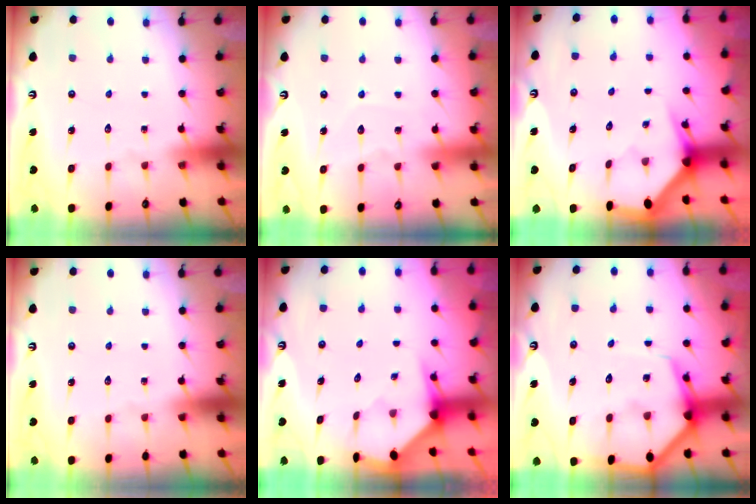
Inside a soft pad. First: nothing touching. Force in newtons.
{"total": 5.1, "press": 5.0, "slide": 0.5}
{"total": 2.9, "press": 2.9, "slide": 0.0}
{"total": 0.0}
{"total": 3.4, "press": 3.3, "slide": 0.3}
{"total": 7.9, "press": 7.8, "slide": 0.5}